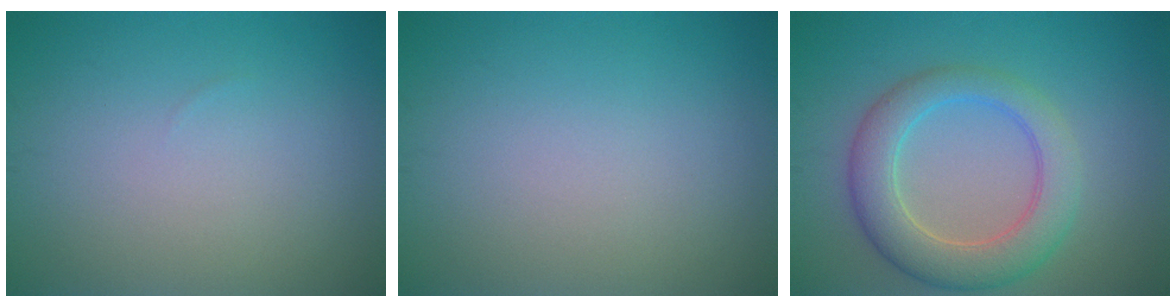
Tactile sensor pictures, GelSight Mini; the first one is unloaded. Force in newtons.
{"total": 0.0}
{"total": 5.7, "press": 5.7, "slide": 0.5}